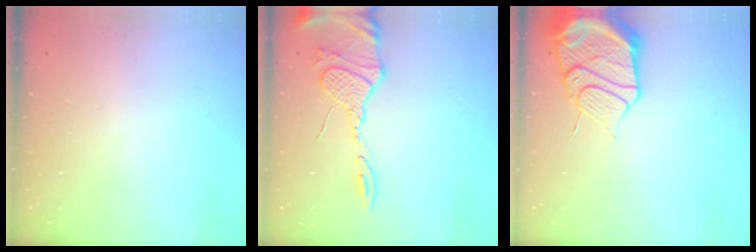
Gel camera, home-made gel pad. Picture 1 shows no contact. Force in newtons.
{"total": 13.9, "press": 13.8, "slide": 1.3}
{"total": 17.2, "press": 17.1, "slide": 1.7}